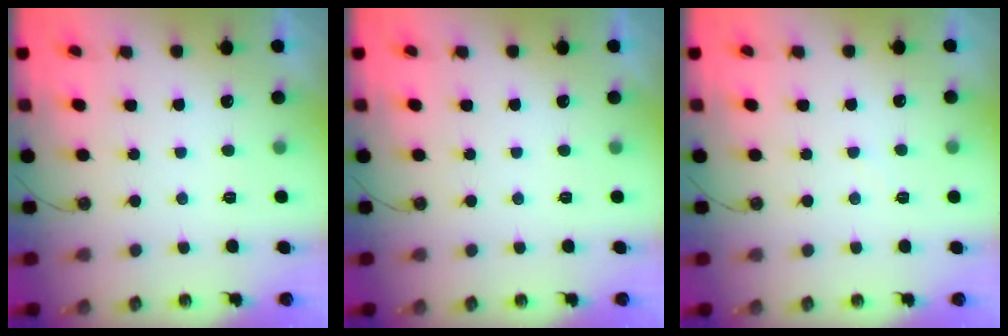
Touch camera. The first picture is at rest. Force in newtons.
{"total": 0.0}
{"total": 4.2, "press": 4.2, "slide": 0.6}